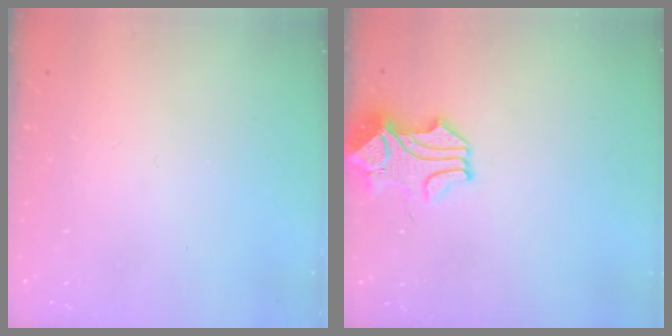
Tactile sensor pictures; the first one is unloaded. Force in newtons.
{"total": 1.2, "press": 1.0, "slide": 0.8}